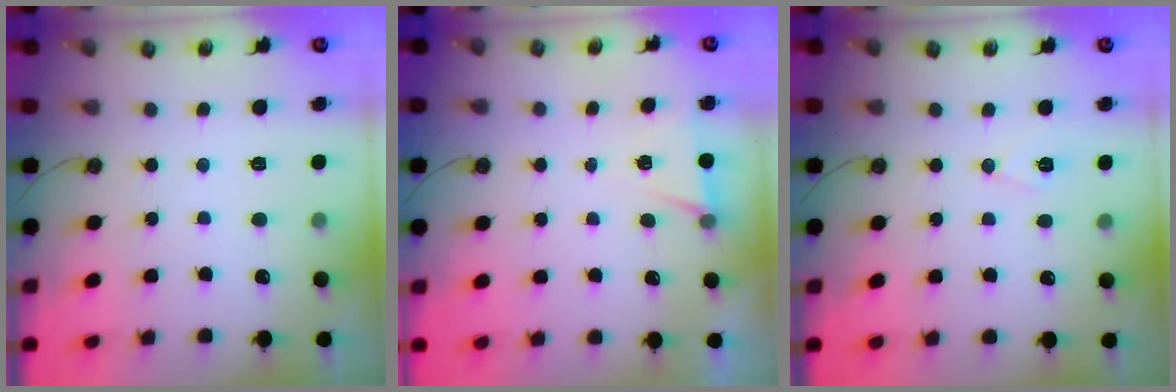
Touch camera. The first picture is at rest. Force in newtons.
{"total": 4.5, "press": 1.3, "slide": 4.4}
{"total": 7.4, "press": 6.0, "slide": 4.5}